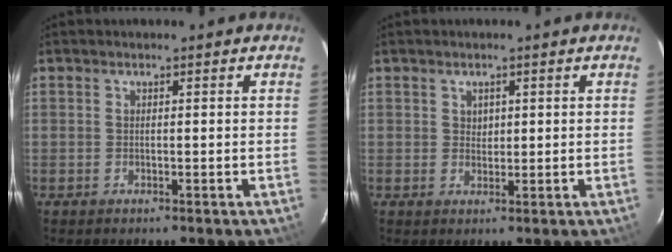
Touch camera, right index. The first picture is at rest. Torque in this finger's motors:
{"motor_torque": [-0.08, 0.17, -0.08, 0.00]}